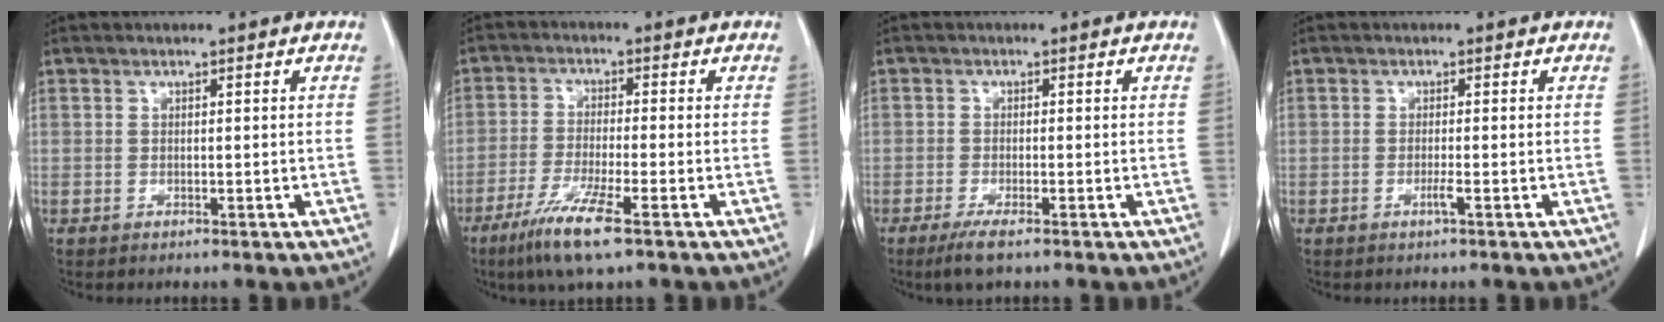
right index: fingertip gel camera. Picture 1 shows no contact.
{"total": 8.1, "force": [-4.8, 0.2, 6.5], "torque": [-0.133, -0.022, -0.089]}
{"total": 3.3, "force": [-2.1, 0.3, 2.4], "torque": [-0.047, -0.008, -0.038]}
{"total": 1.2, "force": [-0.6, -0.2, 1.1], "torque": [-0.023, -0.002, -0.011]}